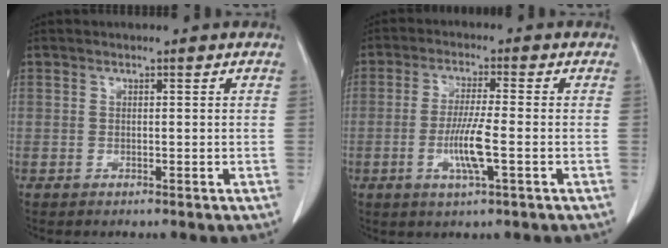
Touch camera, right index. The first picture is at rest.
{"total": 6.6, "force": [-1.8, 0.1, 6.4], "torque": [-0.124, -0.009, -0.033]}